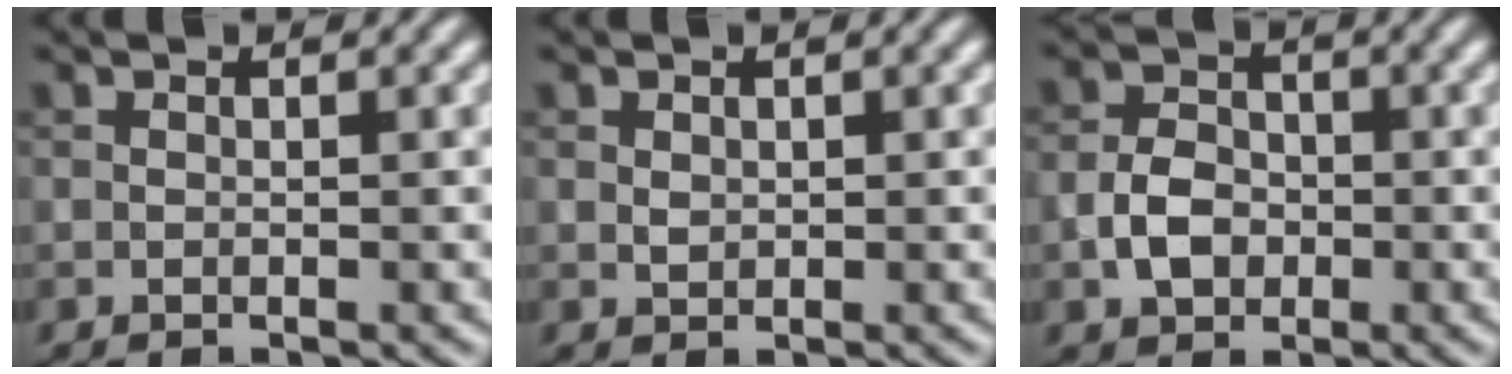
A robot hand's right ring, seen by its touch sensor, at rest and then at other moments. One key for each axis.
{"total": 0.8, "fx": 0.3, "fy": 0.6, "fz": 0.4, "tx": -0.008, "ty": -0.002, "tz": 0.008}
{"total": 3.4, "fx": -1.1, "fy": 2.6, "fz": 2.0, "tx": -0.037, "ty": 0.005, "tz": -0.024}